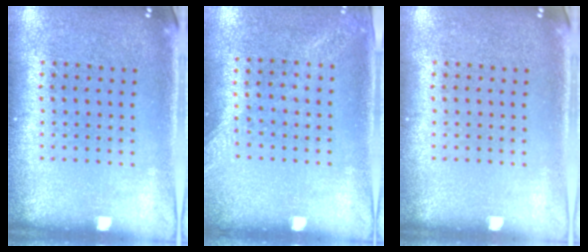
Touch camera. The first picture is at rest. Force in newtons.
{"total": 1.2, "press": 1.2, "slide": 0.4}
{"total": 0.0}